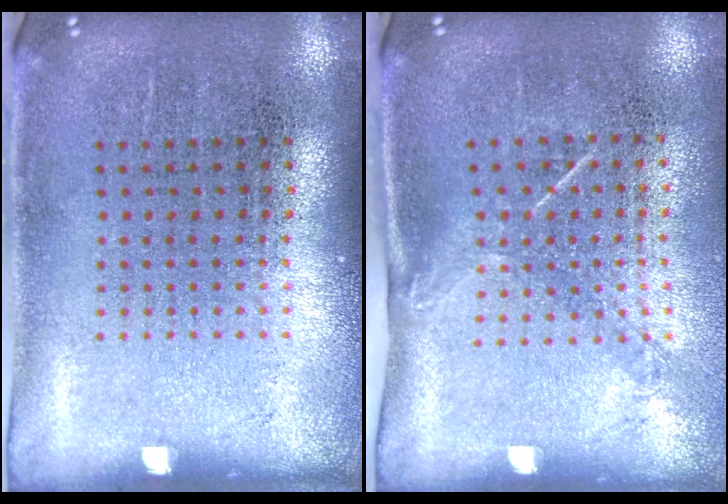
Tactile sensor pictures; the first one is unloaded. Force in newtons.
{"total": 1.4, "press": 1.0, "slide": 1.1}